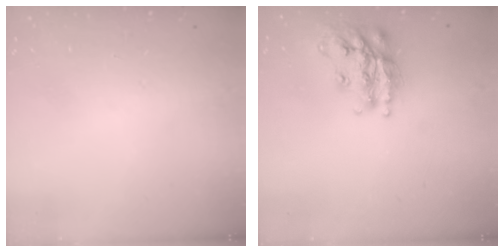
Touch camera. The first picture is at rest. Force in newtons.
{"total": 17.9, "press": 17.8, "slide": 1.3}